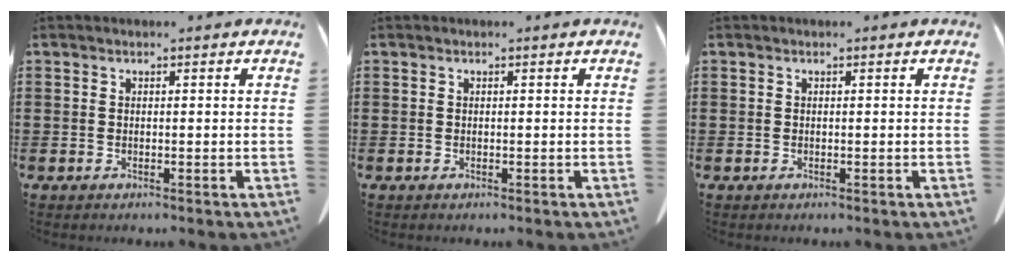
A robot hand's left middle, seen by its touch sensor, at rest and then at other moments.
{"total": 0.0}
{"total": 0.0}